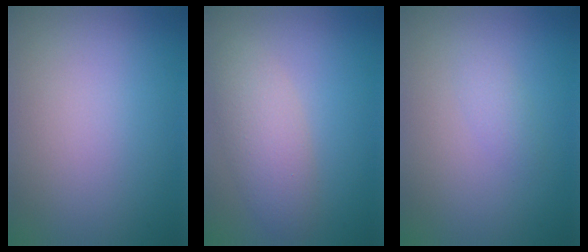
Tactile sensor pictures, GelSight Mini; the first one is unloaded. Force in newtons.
{"total": 3.5, "press": 3.5, "slide": 0.2}
{"total": 1.1, "press": 1.1, "slide": 0.0}